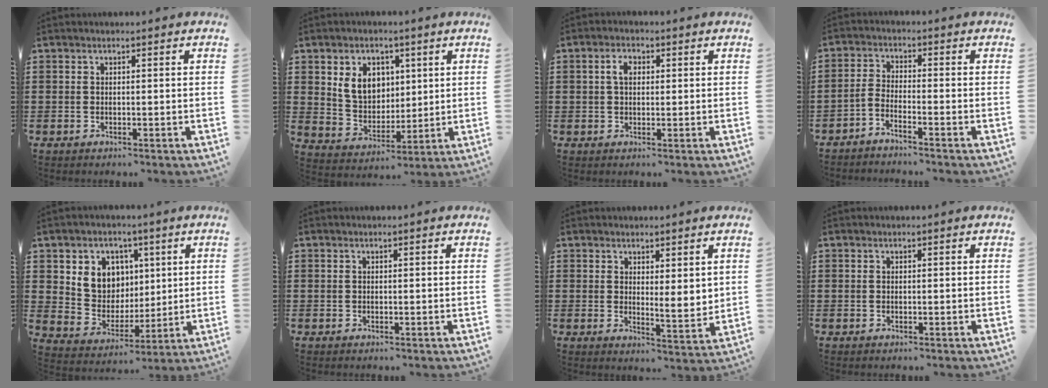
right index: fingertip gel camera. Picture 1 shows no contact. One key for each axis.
{"total": 7.4, "fx": 2.4, "fy": 6.0, "fz": 3.6, "tx": -0.079, "ty": 0.013, "tz": 0.042}
{"total": 2.7, "fx": 0.7, "fy": 1.7, "fz": 2.0, "tx": -0.042, "ty": 0.012, "tz": 0.011}
{"total": 2.6, "fx": -2.5, "fy": -0.2, "fz": 0.6, "tx": -0.023, "ty": -0.001, "tz": -0.055}
{"total": 7.9, "fx": 2.9, "fy": 7.1, "fz": 2.0, "tx": -0.066, "ty": -0.009, "tz": 0.054}
{"total": 0.0}
{"total": 3.4, "fx": 2.4, "fy": 1.3, "fz": 2.0, "tx": -0.029, "ty": -0.010, "tz": 0.041}
{"total": 0.0}